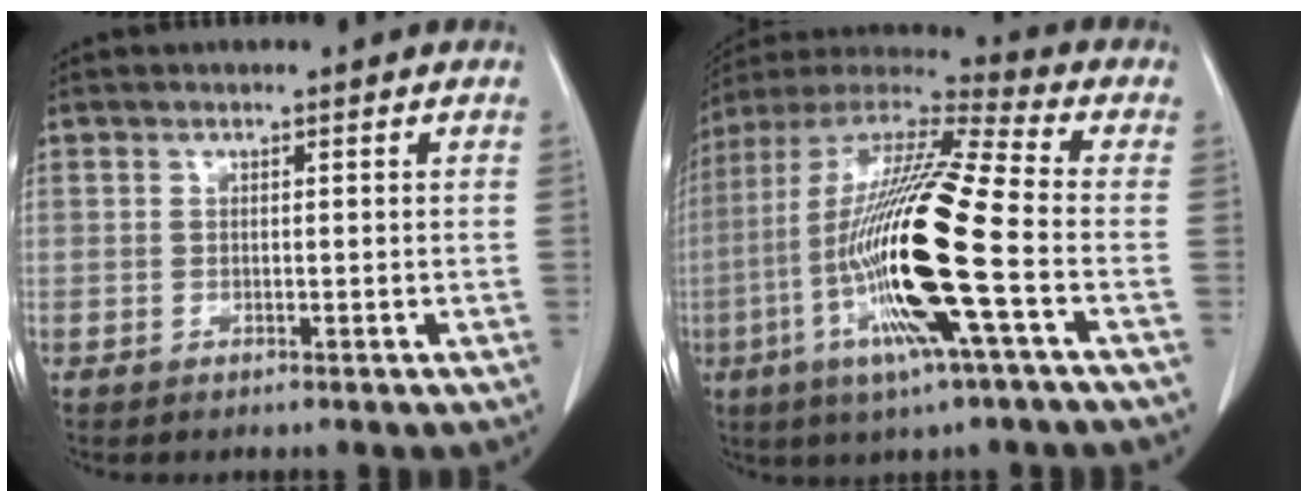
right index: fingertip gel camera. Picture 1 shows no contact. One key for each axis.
{"total": 21.2, "fx": -5.2, "fy": 0.7, "fz": 20.5, "tx": -0.428, "ty": -0.022, "tz": -0.108}